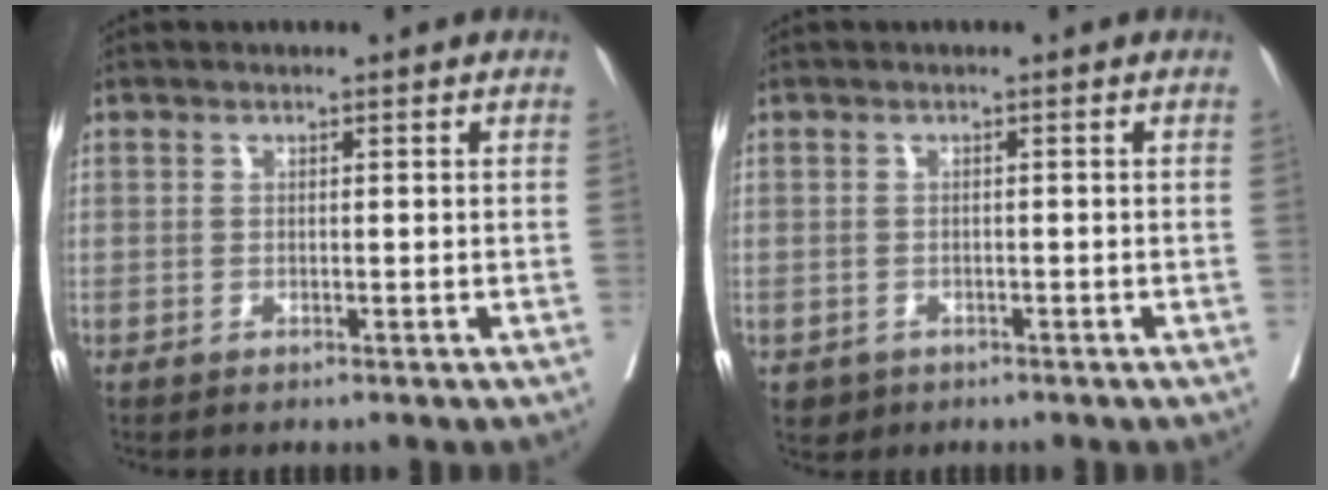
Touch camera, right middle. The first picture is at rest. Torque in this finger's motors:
{"motor_torque": [0.23, -0.17, 0.02, 0.00]}